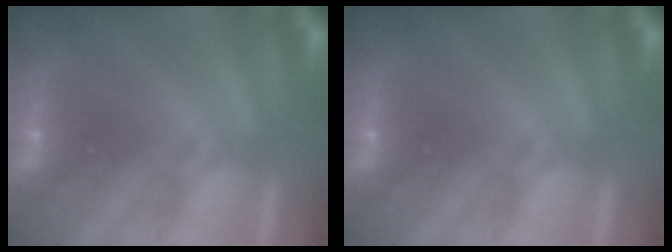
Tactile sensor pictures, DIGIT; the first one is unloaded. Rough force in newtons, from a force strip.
{"total": 0.0}